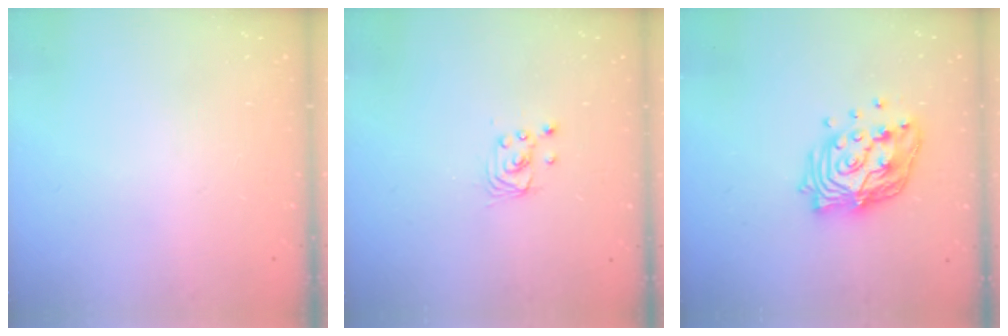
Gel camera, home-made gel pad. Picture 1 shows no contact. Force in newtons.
{"total": 2.5, "press": 2.5, "slide": 0.1}
{"total": 15.6, "press": 15.6, "slide": 1.3}